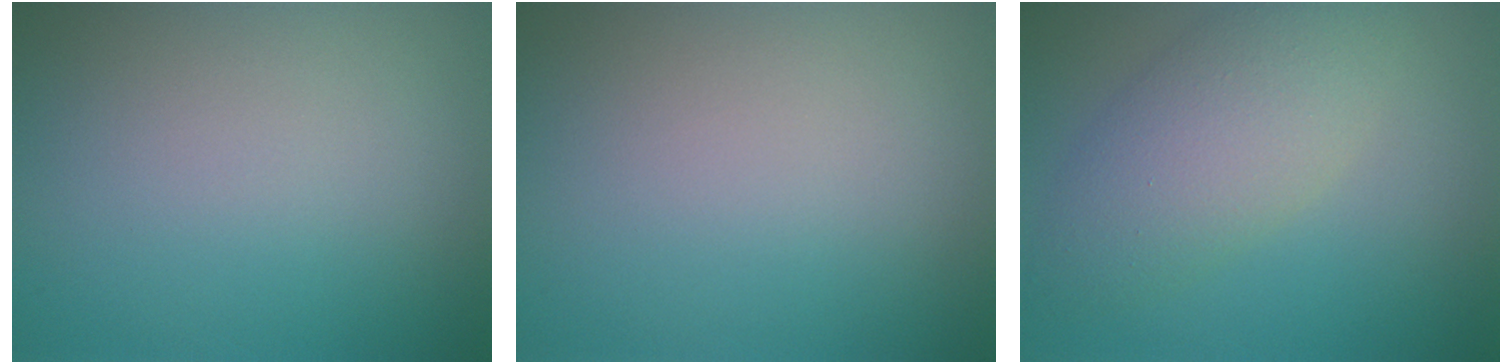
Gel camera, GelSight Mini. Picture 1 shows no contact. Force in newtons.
{"total": 0.0}
{"total": 5.2, "press": 5.2, "slide": 0.2}